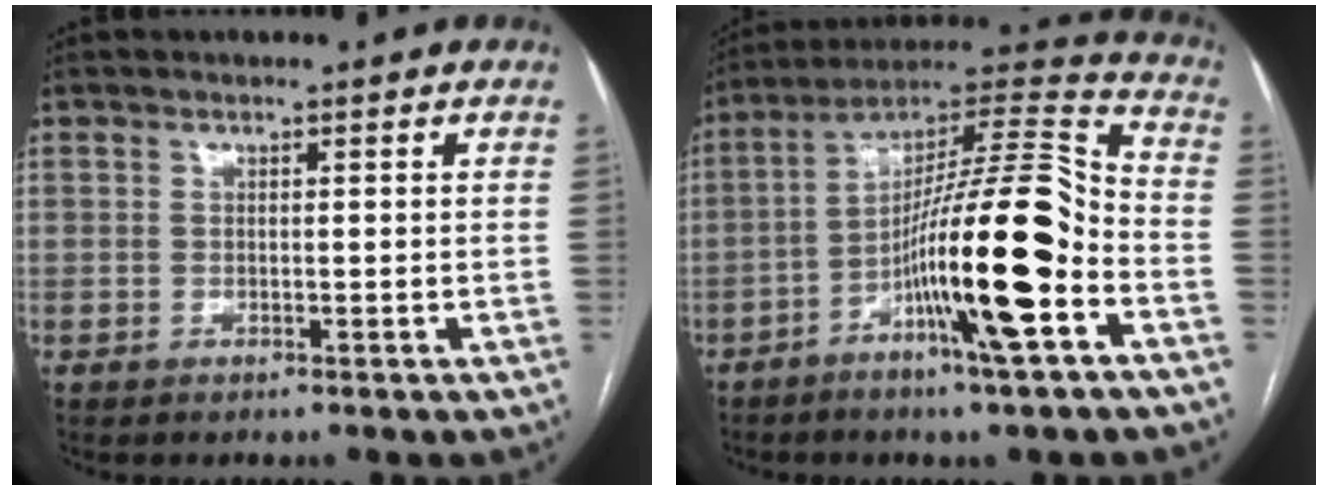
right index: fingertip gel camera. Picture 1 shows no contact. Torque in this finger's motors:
{"motor_torque": [2.14, -0.01, 1.06, 0.21]}